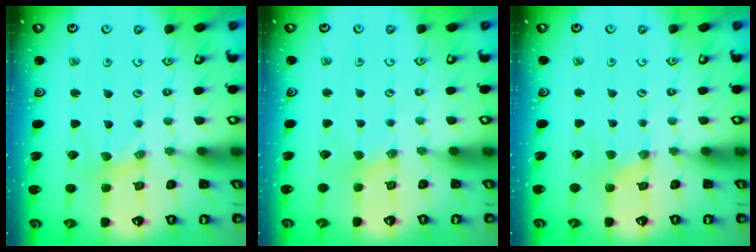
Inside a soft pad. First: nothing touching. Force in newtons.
{"total": 1.1, "press": 1.1, "slide": 0.4}
{"total": 1.4, "press": 1.4, "slide": 0.3}